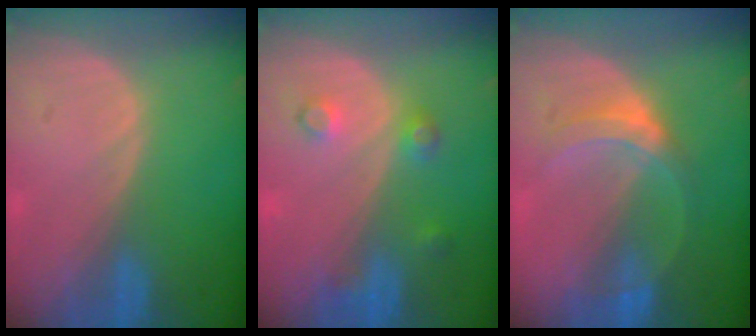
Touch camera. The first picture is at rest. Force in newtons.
{"total": 3.7, "press": 3.4, "slide": 1.5}
{"total": 5.2, "press": 4.8, "slide": 1.8}